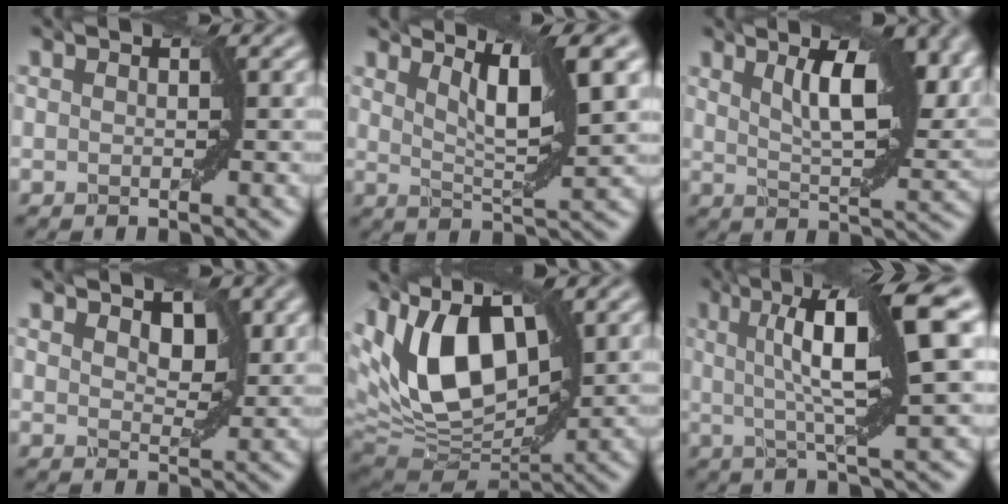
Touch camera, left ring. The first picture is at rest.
{"total": 6.7, "force": [3.7, 1.2, 5.5], "torque": [-0.081, 0.008, 0.069]}
{"total": 10.0, "force": [4.8, 3.2, 8.1], "torque": [-0.113, 0.018, 0.074]}
{"total": 2.8, "force": [1.6, 1.4, 1.9], "torque": [-0.035, -0.004, 0.027]}
{"total": 12.3, "force": [3.6, 6.6, 9.7], "torque": [-0.192, 0.011, 0.056]}
{"total": 11.0, "force": [3.2, 1.8, 10.4], "torque": [-0.142, 0.015, 0.048]}